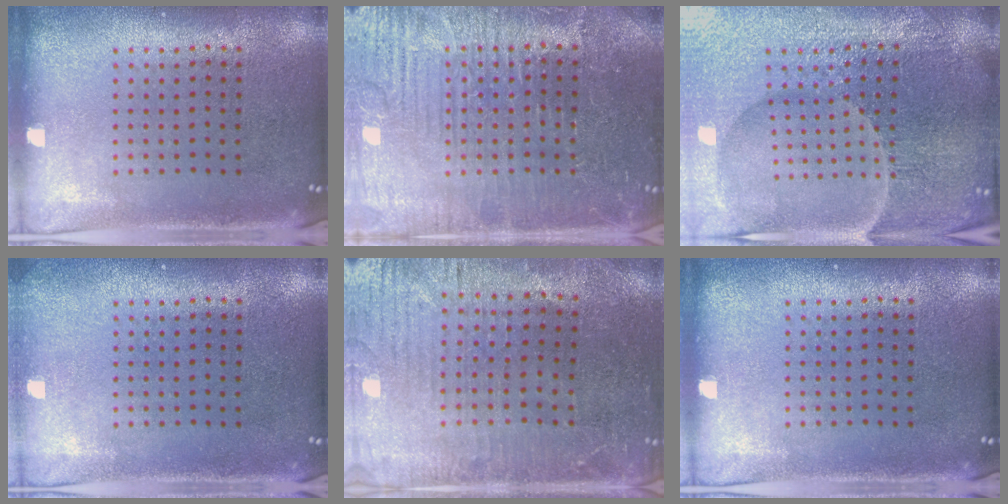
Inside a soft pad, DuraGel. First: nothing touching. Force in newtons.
{"total": 4.7, "press": 4.7, "slide": 0.8}
{"total": 5.5, "press": 5.2, "slide": 1.8}
{"total": 0.7, "press": 0.7, "slide": 0.0}
{"total": 1.4, "press": 1.3, "slide": 0.5}
{"total": 0.0}